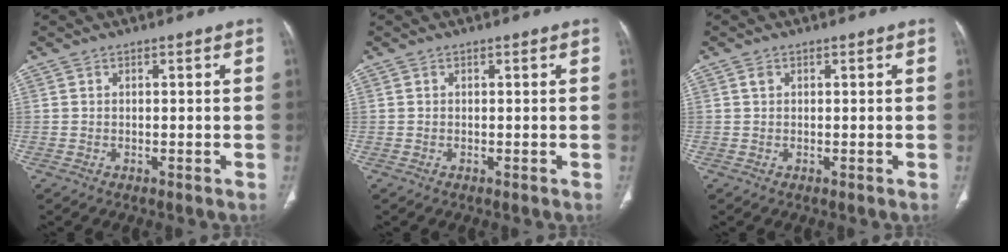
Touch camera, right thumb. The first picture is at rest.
{"total": 0.0}
{"total": 0.7, "force": [0.3, 0.5, 0.4], "torque": [-0.008, 0.003, 0.005]}